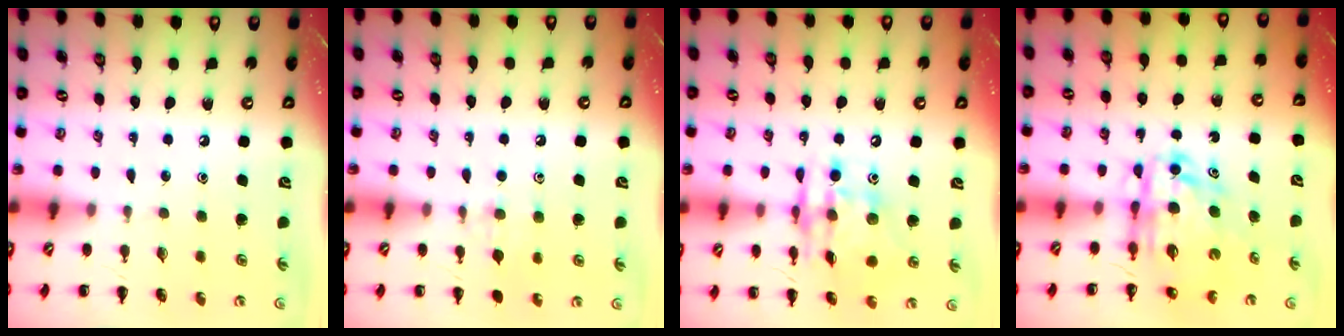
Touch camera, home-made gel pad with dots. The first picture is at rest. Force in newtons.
{"total": 8.1, "press": 7.9, "slide": 1.8}
{"total": 14.9, "press": 14.5, "slide": 3.3}
{"total": 8.6, "press": 8.0, "slide": 3.2}